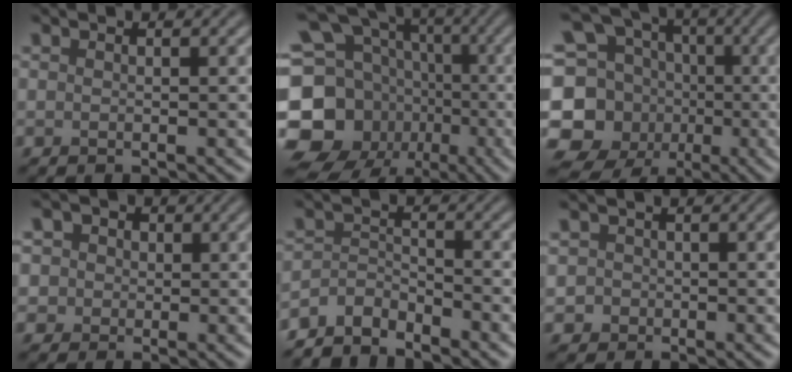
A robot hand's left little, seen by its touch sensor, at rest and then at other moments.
{"total": 18.7, "force": [-4.8, 16.1, 8.3], "torque": [-0.197, -0.011, -0.097]}
{"total": 15.4, "force": [-2.2, 14.0, 6.0], "torque": [-0.158, 0.002, -0.063]}
{"total": 6.8, "force": [2.9, 5.5, 2.8], "torque": [-0.039, 0.032, 0.010]}
{"total": 3.3, "force": [-3.1, 0.9, 0.6], "torque": [-0.011, 0.004, -0.071]}
{"total": 1.5, "force": [-0.3, 1.5, 0.0], "torque": [0.017, 0.003, -0.005]}